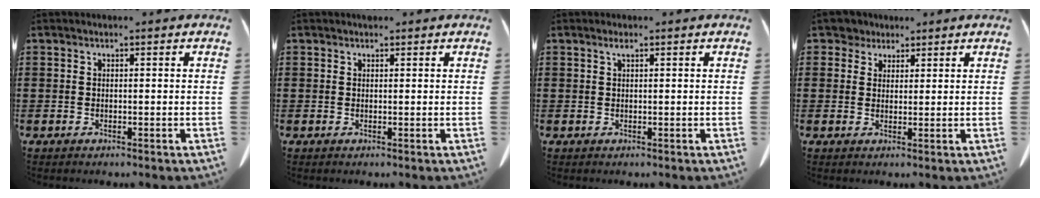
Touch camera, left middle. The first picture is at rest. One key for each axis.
{"total": 0.6, "fx": 0.4, "fy": 0.4, "fz": 0.2, "tx": -0.006, "ty": 0.001, "tz": 0.008}
{"total": 0.9, "fx": 0.4, "fy": 0.1, "fz": 0.8, "tx": -0.016, "ty": 0.002, "tz": 0.008}
{"total": 3.3, "fx": 2.5, "fy": 2.0, "fz": 0.6, "tx": -0.027, "ty": 0.008, "tz": 0.048}